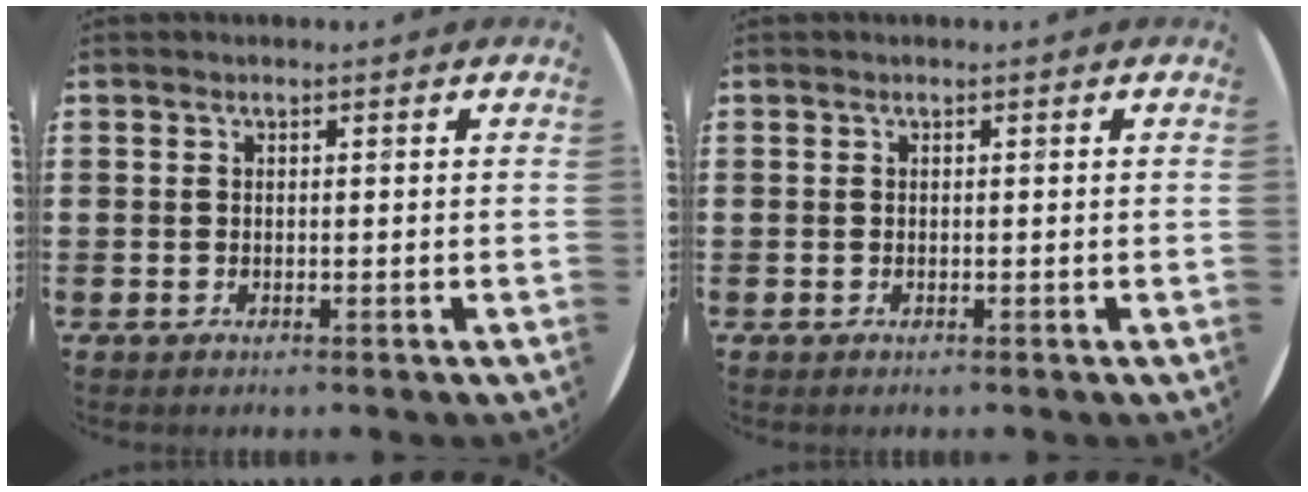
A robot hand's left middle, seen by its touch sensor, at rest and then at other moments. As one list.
[{"total": 0.0}]